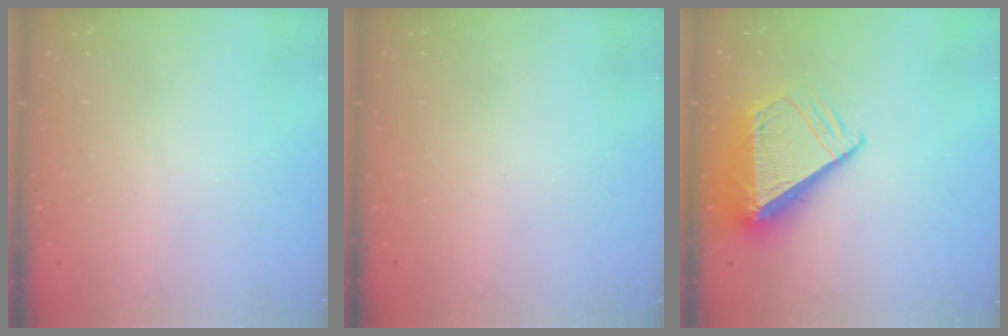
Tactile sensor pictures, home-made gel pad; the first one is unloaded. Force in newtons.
{"total": 0.0}
{"total": 11.4, "press": 11.3, "slide": 1.6}